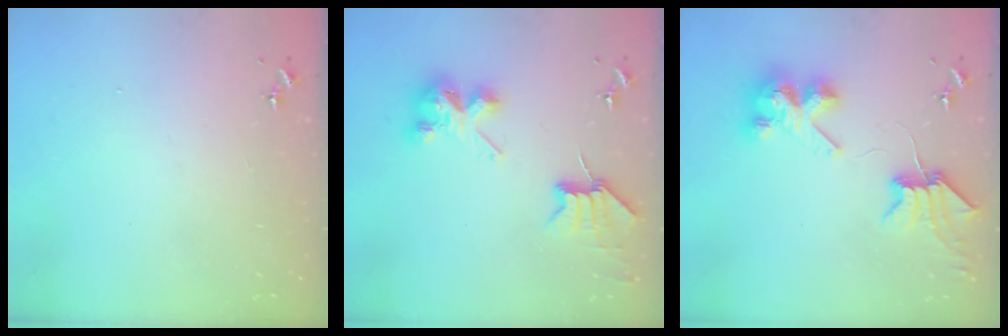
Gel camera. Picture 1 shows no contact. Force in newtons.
{"total": 7.2, "press": 7.2, "slide": 0.2}
{"total": 8.7, "press": 8.6, "slide": 1.2}